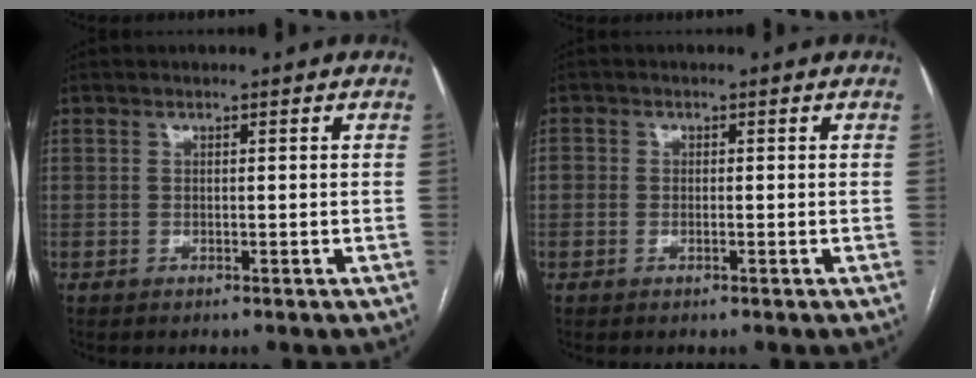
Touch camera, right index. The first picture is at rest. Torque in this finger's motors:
{"motor_torque": [0.13, 0.07, -0.01, 0.02]}